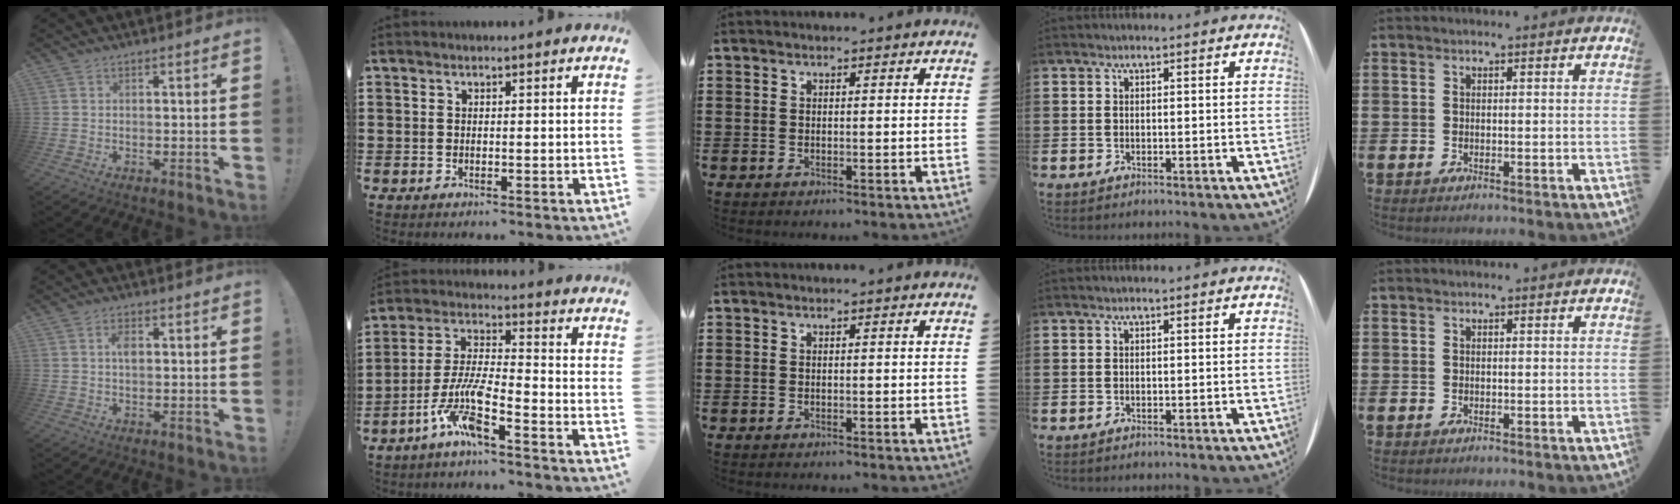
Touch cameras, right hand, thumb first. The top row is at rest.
{"thumb": {"total": 2.9, "force": [0.5, 1.7, 2.3], "torque": [-0.039, 0.003, 0.005]}, "index": {"total": 8.9, "force": [-6.0, 1.1, 6.4], "torque": [-0.155, -0.013, -0.120]}}